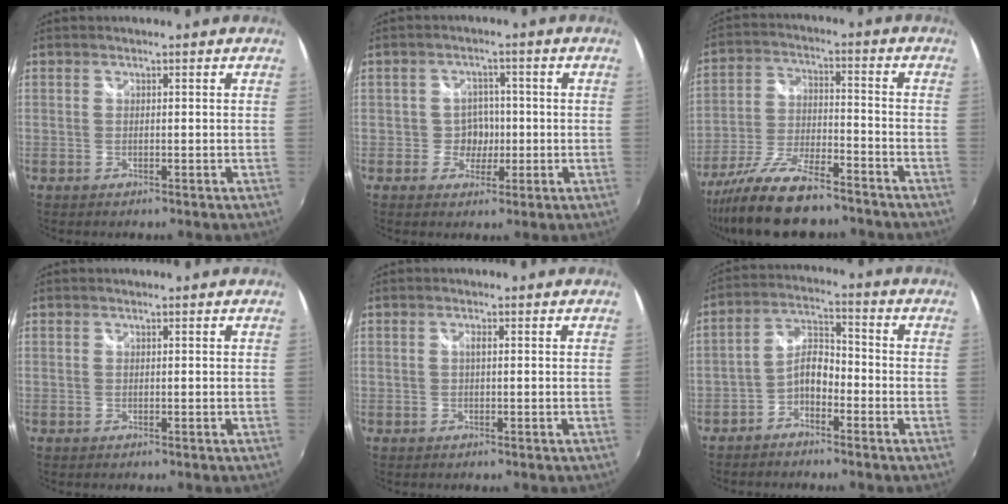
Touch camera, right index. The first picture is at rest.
{"total": 3.8, "force": [-1.0, 3.6, 0.9], "torque": [-0.015, 0.013, -0.015]}
{"total": 16.0, "force": [-12.9, 4.2, 8.4], "torque": [-0.177, -0.031, -0.223]}
{"total": 0.0}
{"total": 0.9, "force": [0.0, 0.1, 0.9], "torque": [-0.017, 0.001, -0.001]}
{"total": 5.8, "force": [-3.5, 2.9, 3.6], "torque": [-0.079, 0.023, -0.067]}